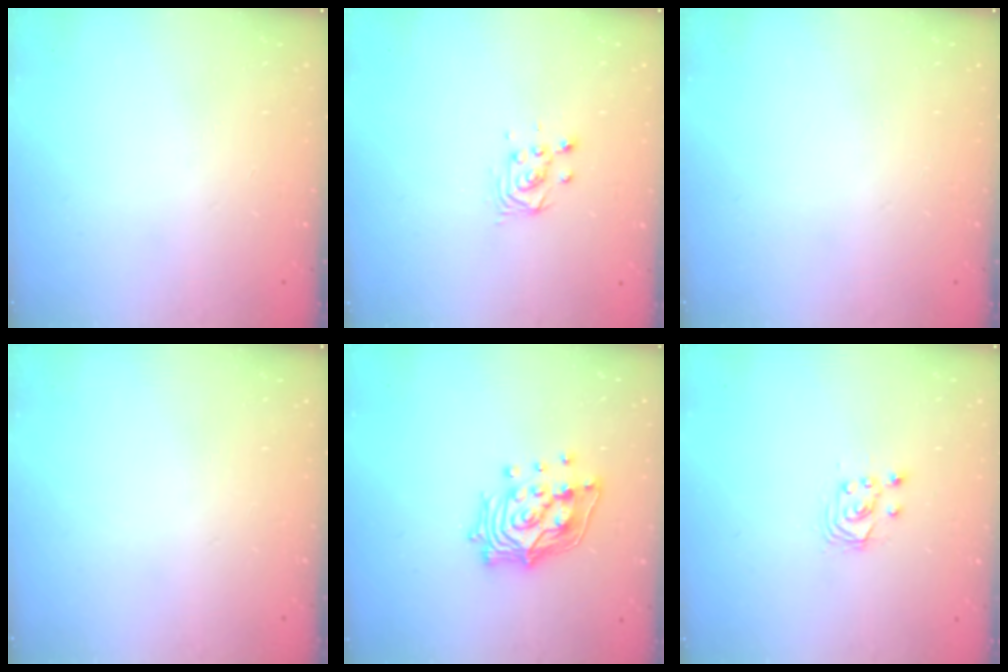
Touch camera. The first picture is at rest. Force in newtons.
{"total": 3.7, "press": 3.7, "slide": 0.3}
{"total": 0.0}
{"total": 0.0}
{"total": 14.1, "press": 14.0, "slide": 1.7}
{"total": 2.9, "press": 2.9, "slide": 0.2}